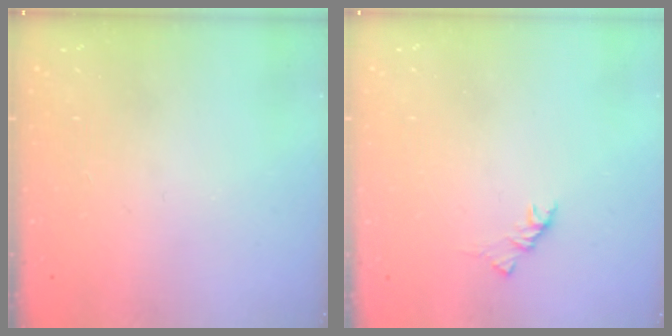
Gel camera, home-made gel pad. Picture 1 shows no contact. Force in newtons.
{"total": 3.0, "press": 2.9, "slide": 0.9}